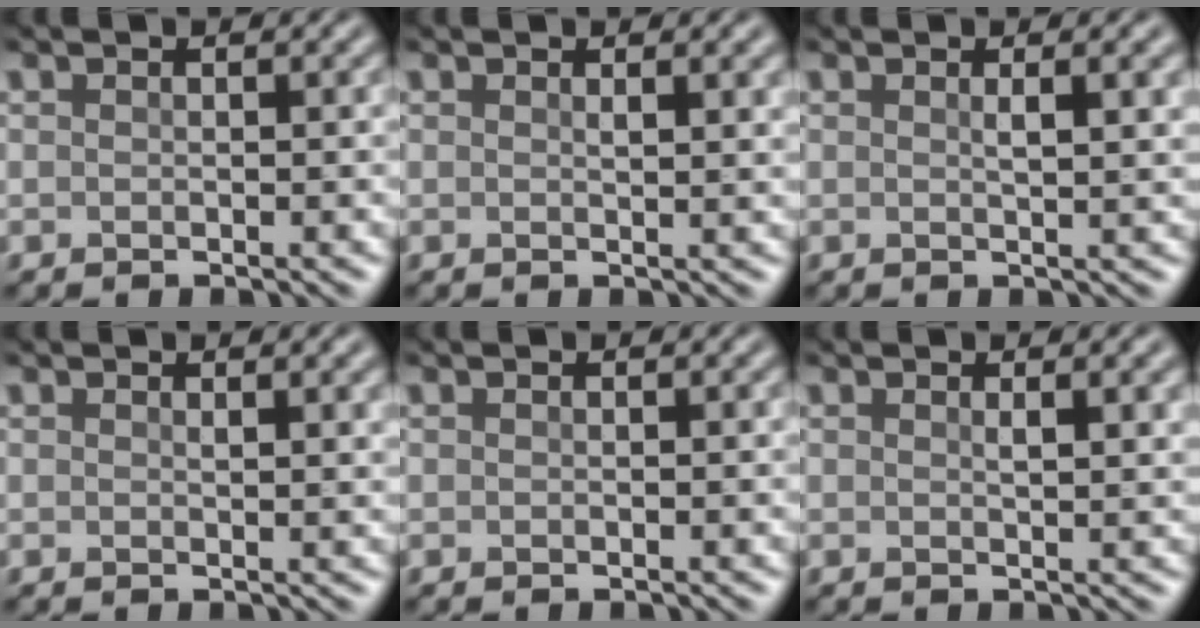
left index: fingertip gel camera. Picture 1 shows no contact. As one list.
[{"total": 1.4, "force": [0.7, 0.4, 1.1], "torque": [-0.009, 0.000, 0.009]}, {"total": 2.4, "force": [0.8, 0.7, 2.2], "torque": [-0.021, 0.004, 0.009]}, {"total": 1.1, "force": [0.7, 0.3, 0.8], "torque": [-0.006, 0.000, 0.010]}, {"total": 0.0}, {"total": 1.8, "force": [0.8, 0.5, 1.5], "torque": [-0.014, 0.002, 0.009]}]